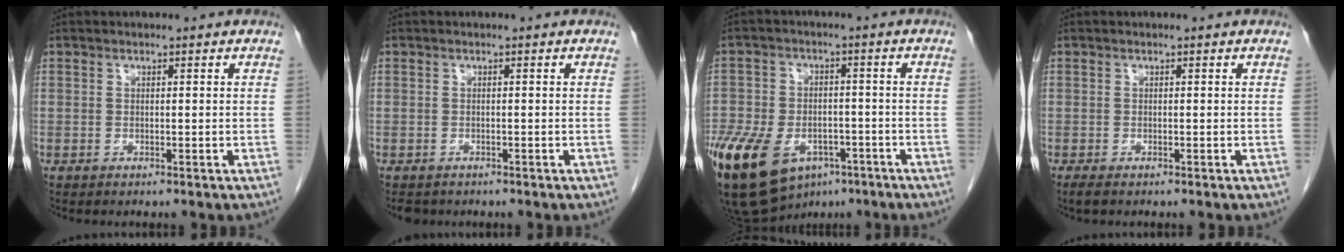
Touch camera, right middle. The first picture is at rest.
{"total": 2.4, "force": [-1.9, 1.3, 0.5], "torque": [-0.011, -0.001, -0.027]}
{"total": 18.9, "force": [-10.2, 11.1, 11.5], "torque": [-0.275, -0.013, -0.163]}
{"total": 1.2, "force": [-0.9, 0.4, 0.7], "torque": [-0.018, -0.004, -0.014]}